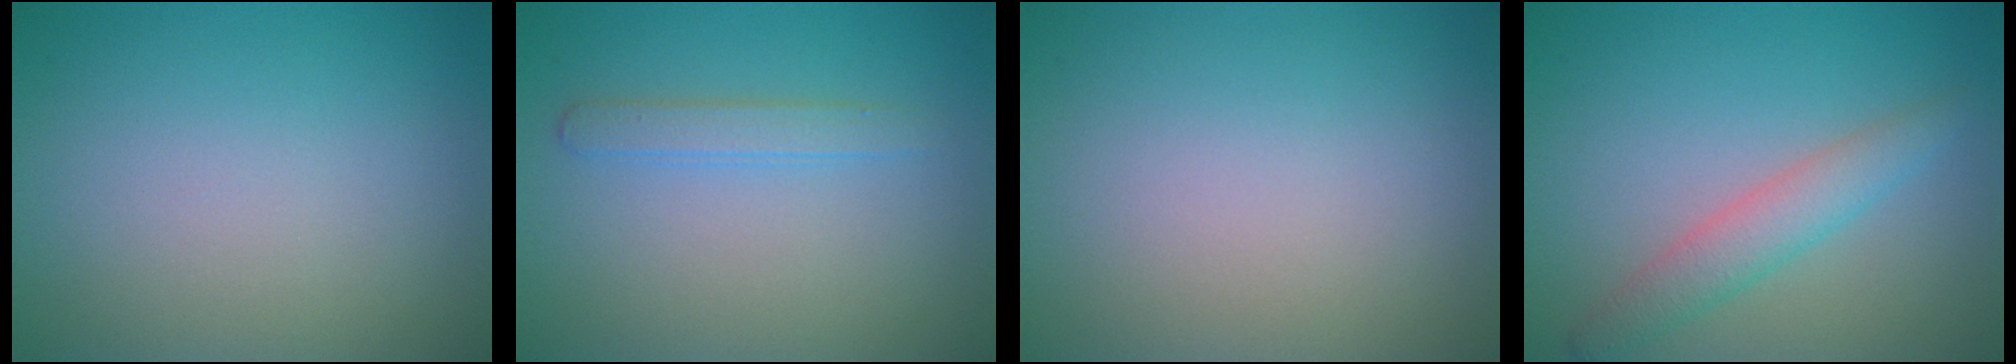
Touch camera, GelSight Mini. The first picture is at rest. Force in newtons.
{"total": 1.6, "press": 1.6, "slide": 0.1}
{"total": 0.0}
{"total": 3.0, "press": 3.0, "slide": 0.1}